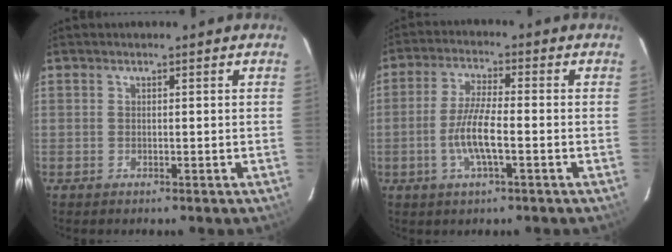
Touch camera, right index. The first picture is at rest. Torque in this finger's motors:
{"motor_torque": [0.59, -0.41, 0.51, 0.17]}